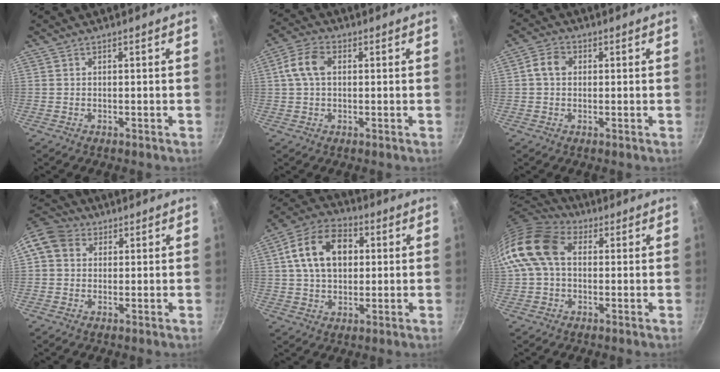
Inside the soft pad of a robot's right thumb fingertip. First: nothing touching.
{"total": 7.0, "force": [1.2, 4.4, 5.3], "torque": [-0.109, 0.020, 0.014]}
{"total": 4.3, "force": [0.6, 3.3, 2.7], "torque": [-0.044, 0.011, 0.001]}
{"total": 8.2, "force": [2.1, 6.9, 4.0], "torque": [-0.054, 0.015, 0.019]}
{"total": 14.4, "force": [2.9, 10.0, 10.0], "torque": [-0.149, 0.018, 0.037]}
{"total": 13.5, "force": [1.7, 9.6, 9.3], "torque": [-0.166, 0.026, 0.012]}